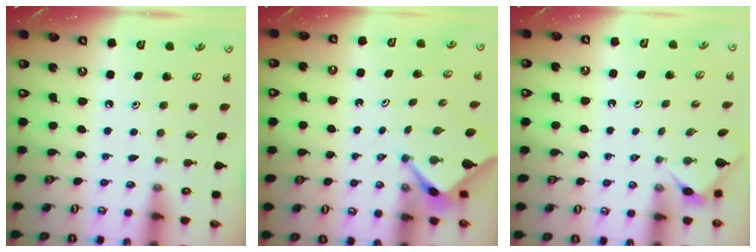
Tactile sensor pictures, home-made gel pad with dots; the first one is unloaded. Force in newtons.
{"total": 2.4, "press": 2.4, "slide": 0.3}
{"total": 2.5, "press": 2.4, "slide": 0.5}